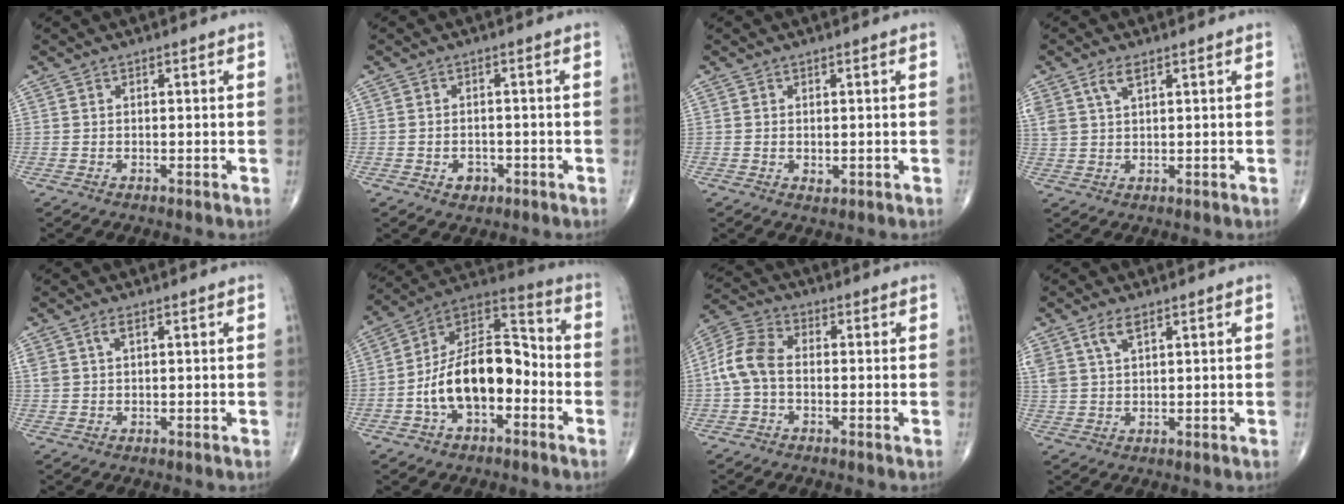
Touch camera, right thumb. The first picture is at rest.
{"total": 2.7, "force": [-1.2, 2.1, 1.3], "torque": [-0.008, 0.005, -0.012]}
{"total": 1.2, "force": [-0.1, 0.8, 0.8], "torque": [-0.012, -0.003, 0.001]}
{"total": 4.4, "force": [2.4, 1.9, 3.1], "torque": [-0.070, 0.002, 0.055]}
{"total": 2.3, "force": [1.2, 0.9, 1.7], "torque": [-0.043, 0.007, 0.029]}
{"total": 17.6, "force": [-4.3, 9.7, 14.0], "torque": [-0.222, 0.059, -0.082]}
{"total": 8.0, "force": [-0.7, 5.2, 6.0], "torque": [-0.126, 0.024, -0.026]}
{"total": 4.7, "force": [2.7, 2.0, 3.3], "torque": [-0.071, -0.001, 0.060]}